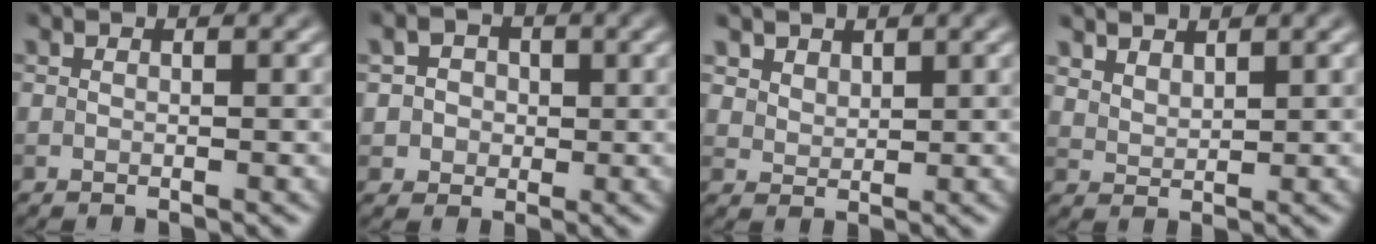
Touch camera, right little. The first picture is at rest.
{"total": 2.6, "force": [0.4, 2.4, 1.0], "torque": [-0.009, 0.006, 0.003]}
{"total": 2.7, "force": [2.0, 1.7, 0.8], "torque": [-0.029, -0.013, 0.055]}
{"total": 2.3, "force": [2.1, 0.8, 0.7], "torque": [-0.016, -0.002, 0.050]}